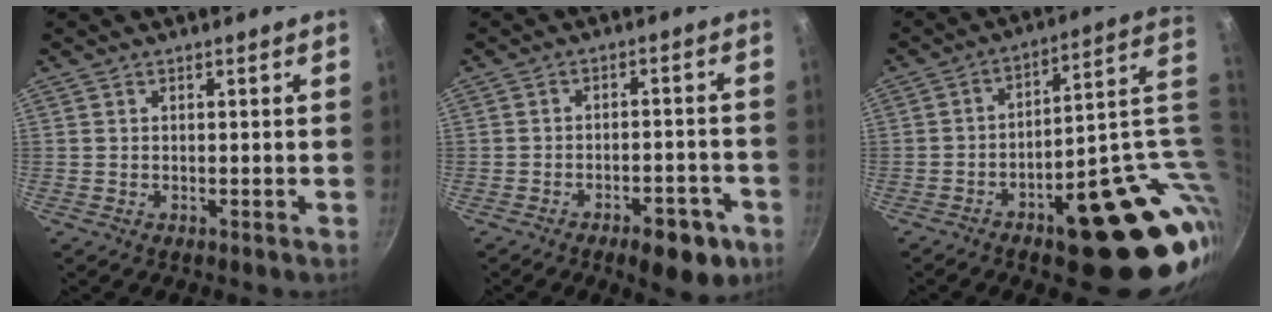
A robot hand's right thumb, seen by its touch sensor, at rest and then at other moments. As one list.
[{"total": 8.9, "force": [-4.9, 3.9, 6.3], "torque": [-0.057, 0.033, -0.053]}, {"total": 25.9, "force": [-2.5, 11.6, 23.0], "torque": [-0.233, 0.013, -0.010]}]